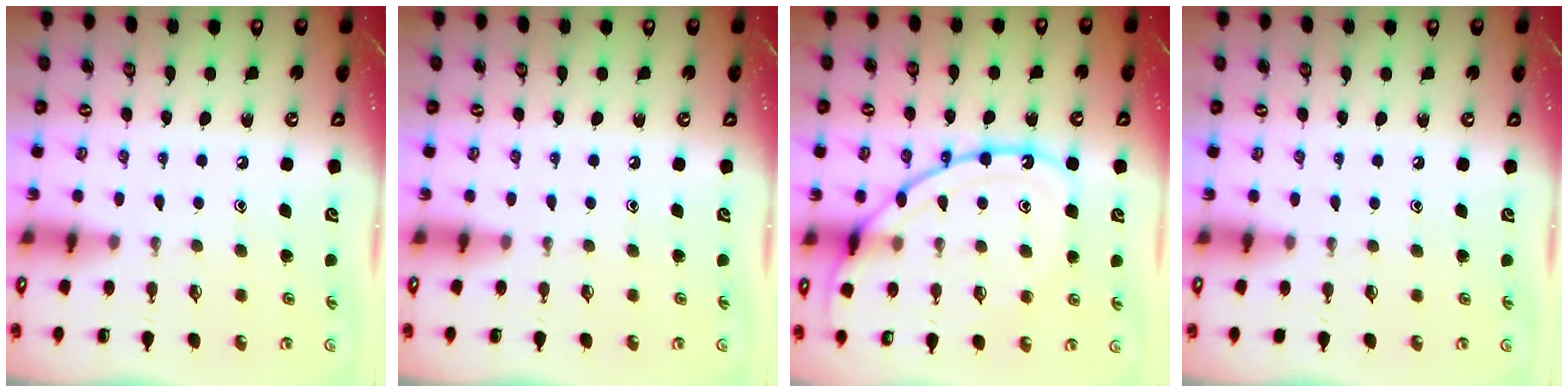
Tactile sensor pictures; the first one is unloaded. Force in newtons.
{"total": 0.0}
{"total": 16.2, "press": 16.1, "slide": 1.6}
{"total": 2.8, "press": 2.7, "slide": 0.4}